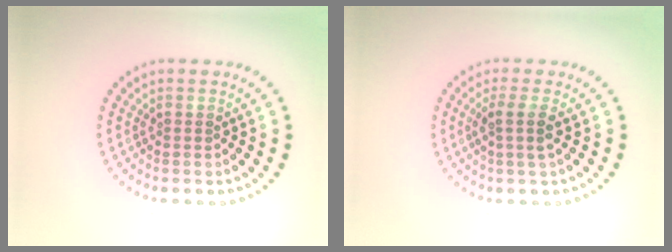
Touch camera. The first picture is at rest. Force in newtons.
{"total": 1.9, "press": 1.5, "slide": 1.1}